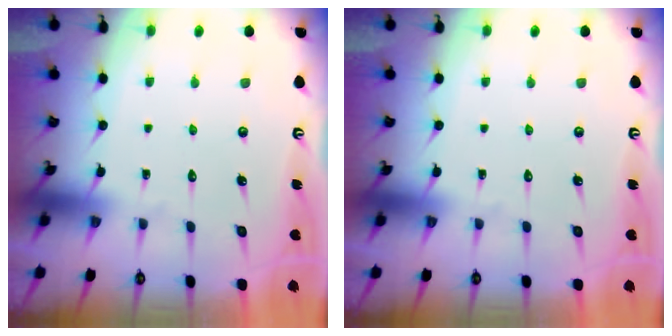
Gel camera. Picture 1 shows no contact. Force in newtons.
{"total": 0.0}